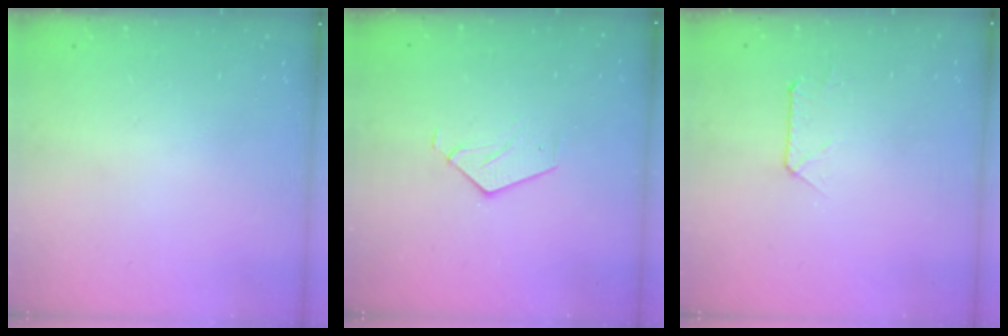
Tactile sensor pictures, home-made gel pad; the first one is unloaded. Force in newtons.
{"total": 3.6, "press": 3.6, "slide": 0.3}
{"total": 5.2, "press": 5.1, "slide": 0.4}